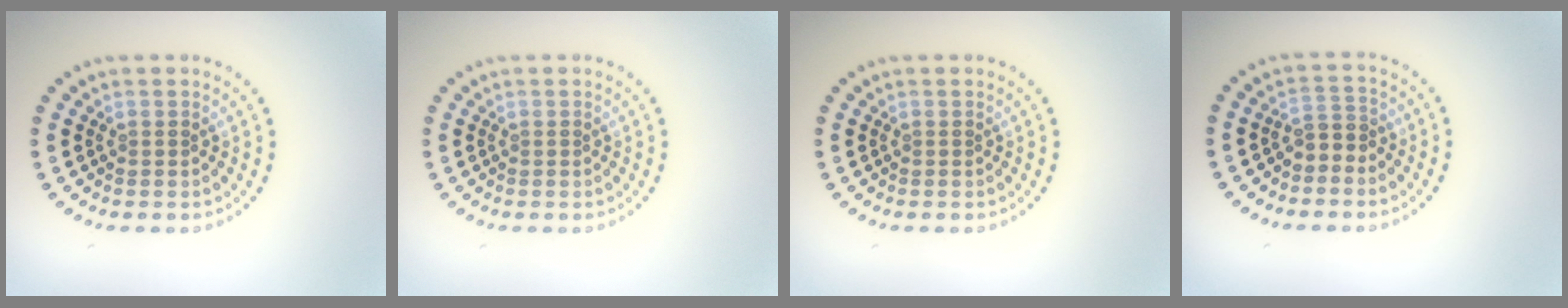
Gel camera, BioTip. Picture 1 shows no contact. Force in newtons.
{"total": 0.0}
{"total": 0.0}
{"total": 1.8, "press": 1.5, "slide": 0.9}